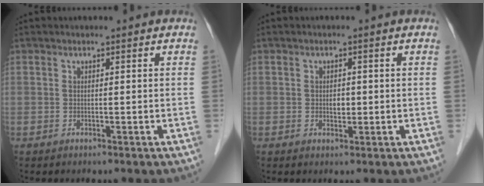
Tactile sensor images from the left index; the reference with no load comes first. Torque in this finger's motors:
{"motor_torque": [0.11, 0.06, 0.02, 0.00]}